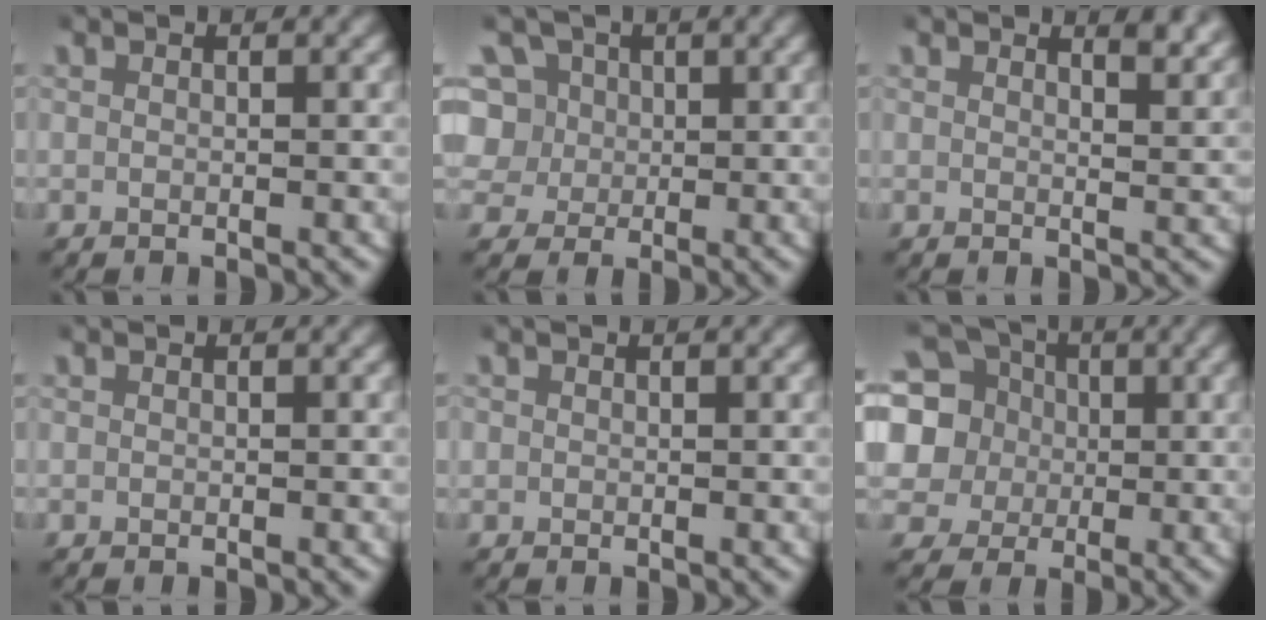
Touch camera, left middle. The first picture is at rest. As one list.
[{"total": 9.7, "force": [1.1, 8.9, 3.9], "torque": [-0.113, -0.023, 0.020]}, {"total": 2.4, "force": [2.2, 0.3, 0.8], "torque": [-0.007, -0.007, 0.037]}, {"total": 0.0}, {"total": 0.7, "force": [0.3, 0.7, 0.1], "torque": [-0.006, -0.003, 0.005]}, {"total": 13.9, "force": [2.3, 12.5, 5.7], "torque": [-0.145, -0.022, 0.028]}]